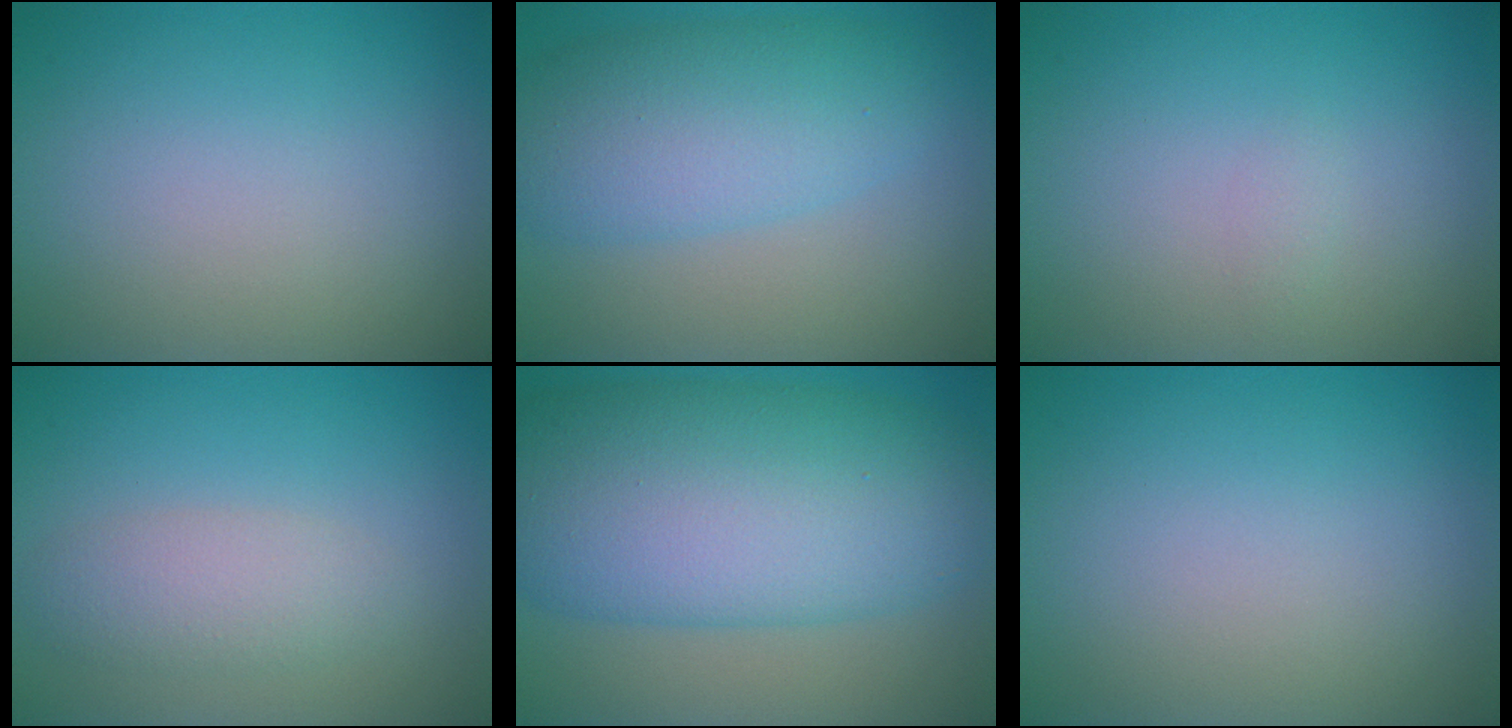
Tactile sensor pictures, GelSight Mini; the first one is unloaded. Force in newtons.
{"total": 6.7, "press": 6.7, "slide": 0.1}
{"total": 0.5, "press": 0.5, "slide": 0.0}
{"total": 2.7, "press": 2.7, "slide": 0.2}
{"total": 13.5, "press": 13.5, "slide": 0.3}
{"total": 0.0}